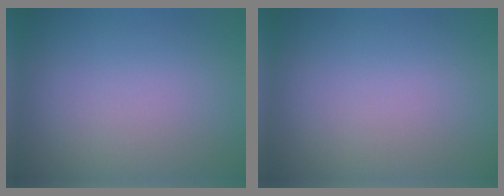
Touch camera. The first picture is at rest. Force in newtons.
{"total": 0.0}